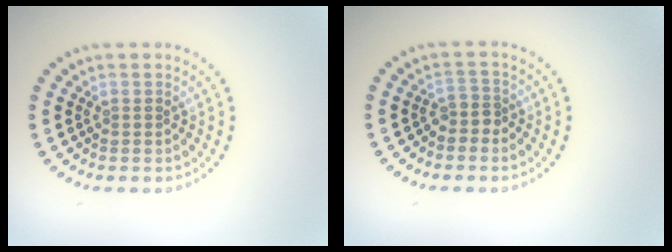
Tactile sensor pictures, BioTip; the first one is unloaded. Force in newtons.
{"total": 1.5, "press": 1.2, "slide": 1.0}